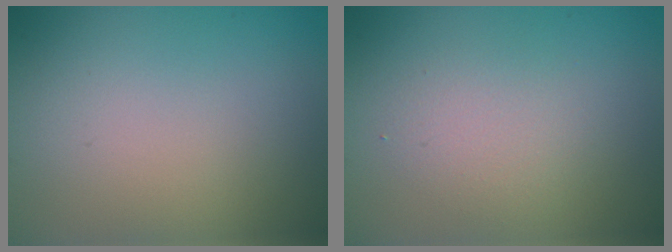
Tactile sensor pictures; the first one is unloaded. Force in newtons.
{"total": 2.0, "press": 2.0, "slide": 0.2}